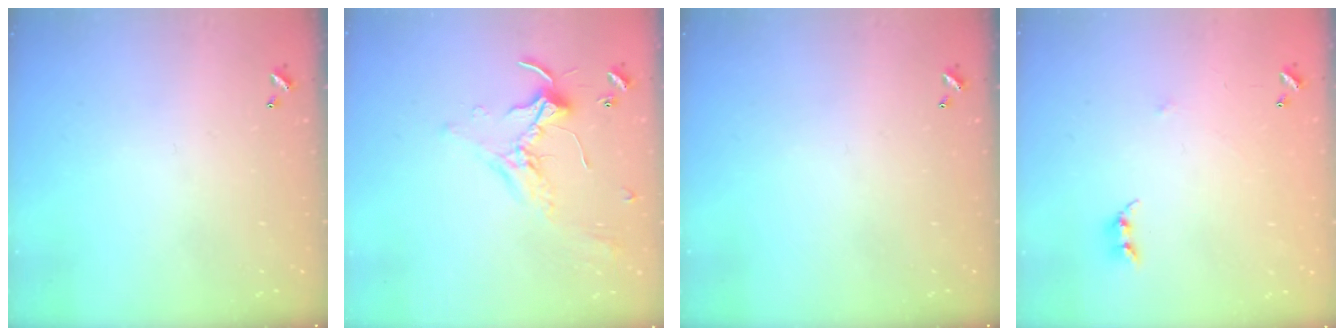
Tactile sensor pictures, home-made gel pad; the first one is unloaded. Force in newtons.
{"total": 1.7, "press": 1.6, "slide": 0.2}
{"total": 0.0}
{"total": 4.4, "press": 4.4, "slide": 0.3}